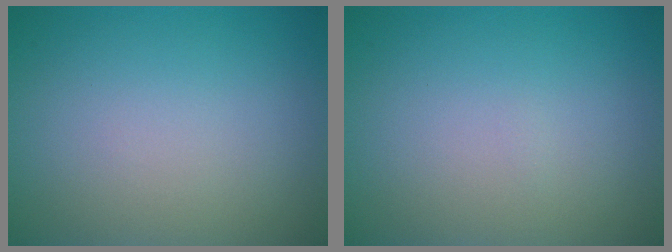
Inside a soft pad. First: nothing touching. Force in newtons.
{"total": 0.0}